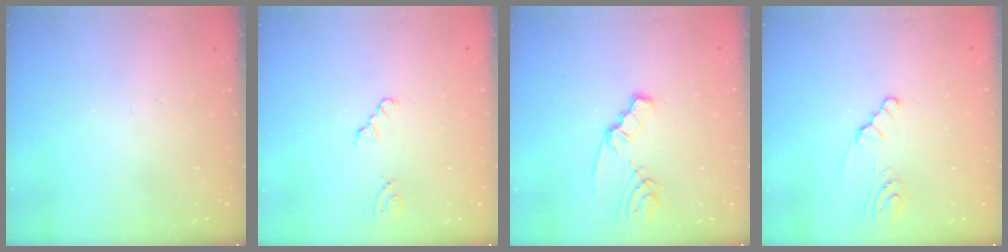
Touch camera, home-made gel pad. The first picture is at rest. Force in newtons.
{"total": 1.2, "press": 1.2, "slide": 0.2}
{"total": 3.7, "press": 3.6, "slide": 0.4}
{"total": 2.2, "press": 2.2, "slide": 0.3}